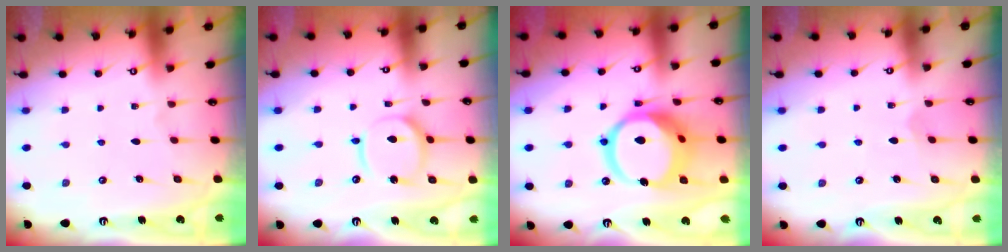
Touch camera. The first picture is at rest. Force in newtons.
{"total": 12.0, "press": 11.9, "slide": 1.3}
{"total": 17.3, "press": 17.1, "slide": 2.3}
{"total": 2.6, "press": 2.6, "slide": 0.2}